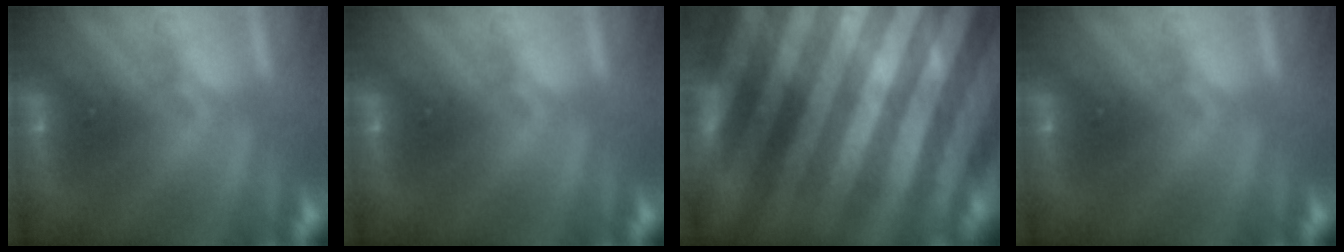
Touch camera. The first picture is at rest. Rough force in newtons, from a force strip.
{"total": 0.0}
{"total": 12.7}
{"total": 0.0}